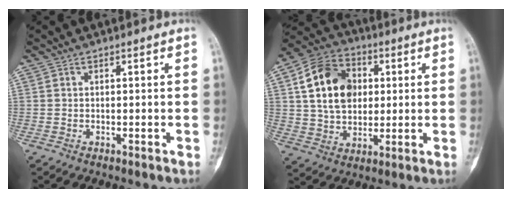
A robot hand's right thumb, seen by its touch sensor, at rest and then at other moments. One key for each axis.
{"total": 15.3, "fx": 3.5, "fy": 11.2, "fz": 9.8, "tx": -0.144, "ty": 0.006, "tz": 0.057}